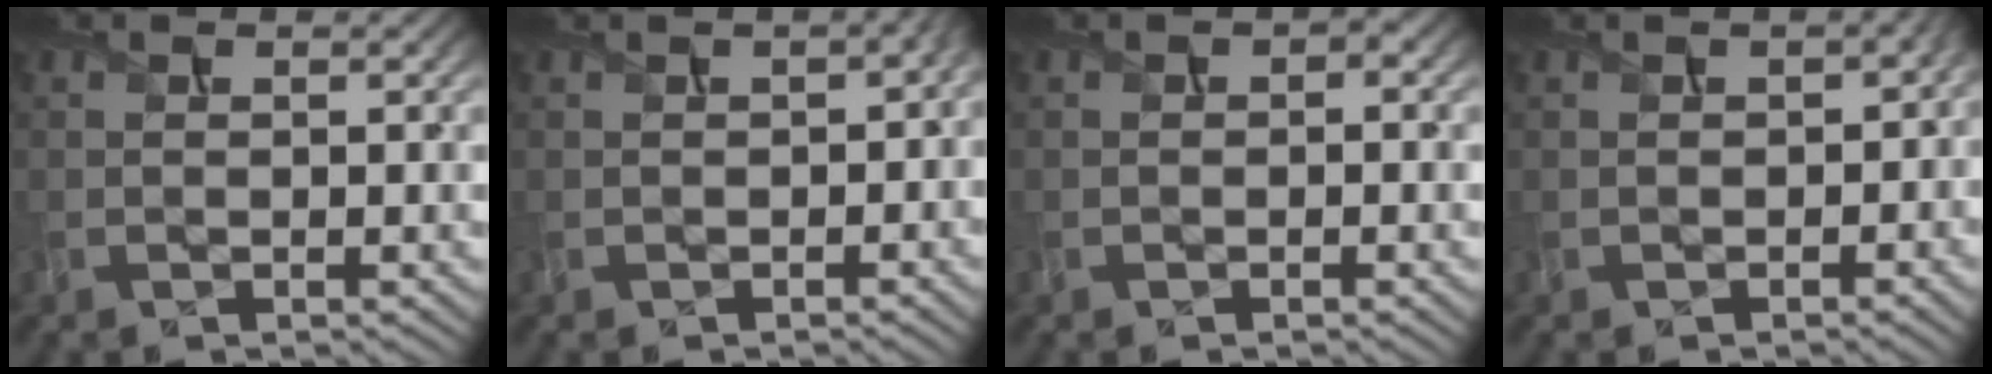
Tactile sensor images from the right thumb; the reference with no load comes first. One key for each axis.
{"total": 3.5, "fx": -0.2, "fy": 1.8, "fz": 3.0, "tx": -0.040, "ty": -0.003, "tz": 0.002}
{"total": 1.3, "fx": 0.1, "fy": 0.9, "fz": 1.0, "tx": -0.017, "ty": -0.002, "tz": 0.003}
{"total": 2.6, "fx": -0.5, "fy": 1.6, "fz": 2.0, "tx": -0.031, "ty": -0.005, "tz": -0.003}